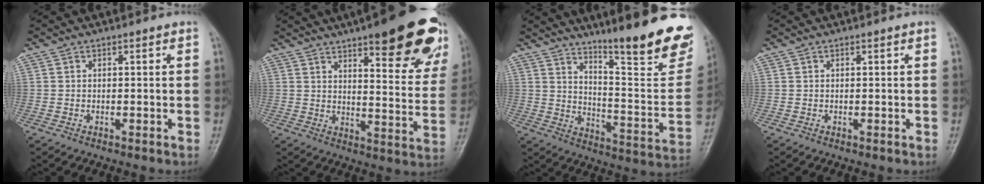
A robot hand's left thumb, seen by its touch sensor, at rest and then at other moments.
{"total": 24.0, "force": [14.7, 6.7, 17.8], "torque": [-0.195, -0.053, 0.186]}
{"total": 24.1, "force": [17.3, 4.3, 16.2], "torque": [-0.198, -0.114, 0.245]}
{"total": 0.0}